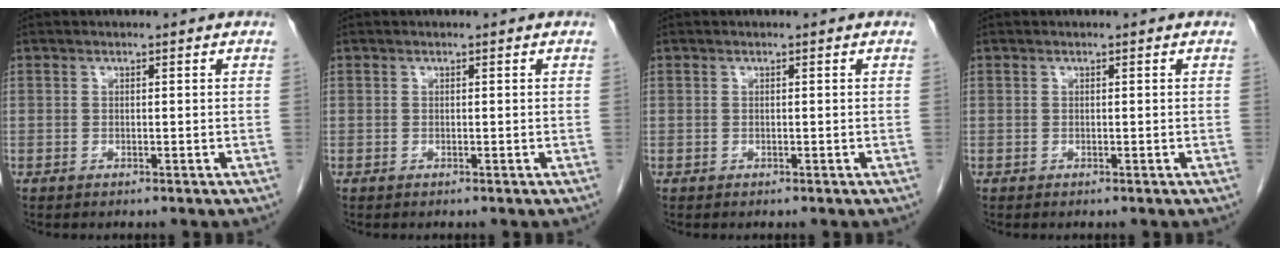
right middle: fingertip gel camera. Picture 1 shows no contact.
{"total": 0.0}
{"total": 0.0}
{"total": 0.0}